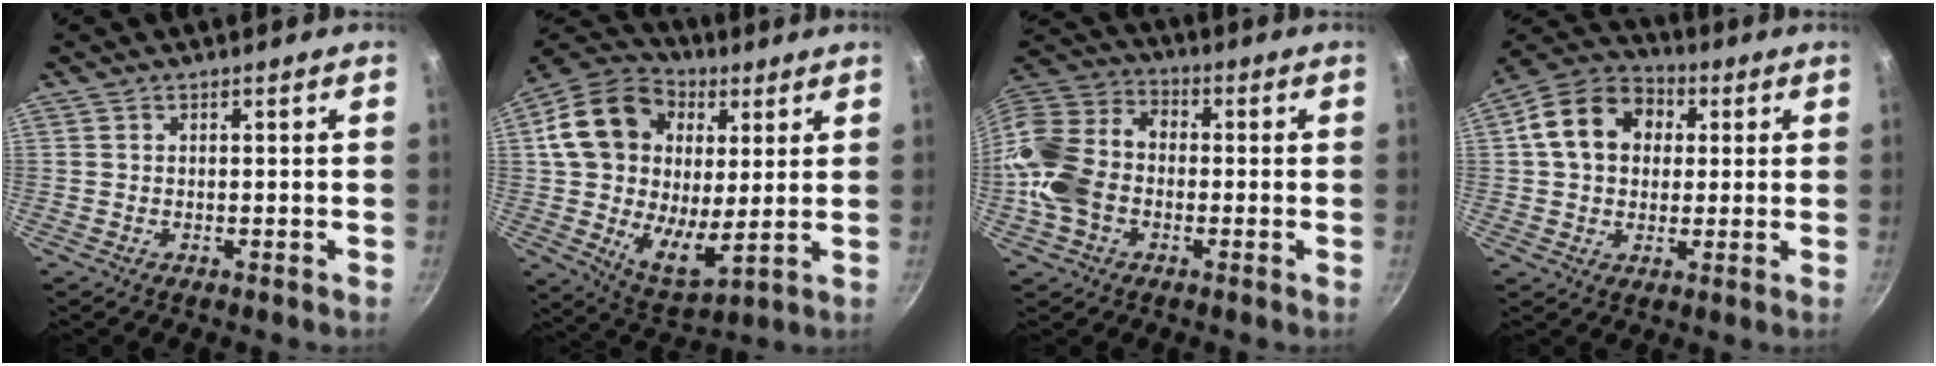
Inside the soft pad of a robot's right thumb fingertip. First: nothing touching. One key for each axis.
{"total": 21.6, "fx": 6.0, "fy": 14.8, "fz": 14.5, "tx": -0.245, "ty": -0.015, "tz": 0.096}
{"total": 15.7, "fx": -2.9, "fy": 11.7, "fz": 10.1, "tx": -0.183, "ty": 0.038, "tz": -0.073}
{"total": 14.1, "fx": 2.9, "fy": 11.1, "fz": 8.2, "tx": -0.117, "ty": 0.025, "tz": 0.031}